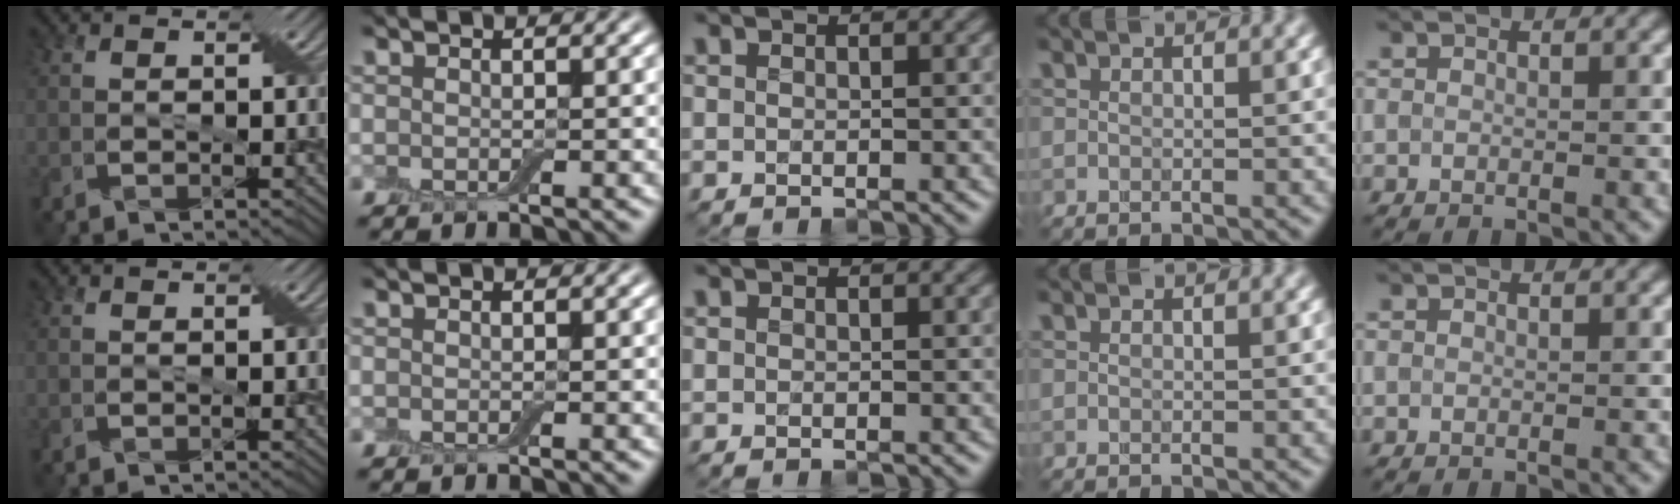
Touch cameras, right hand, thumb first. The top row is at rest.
{}